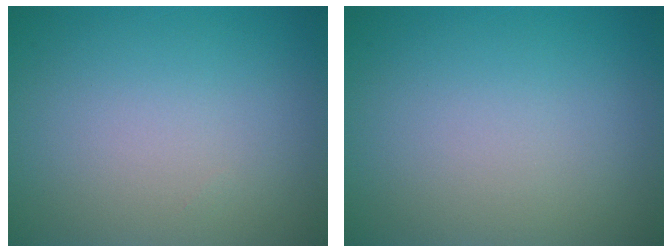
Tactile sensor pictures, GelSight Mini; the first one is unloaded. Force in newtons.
{"total": 0.0}